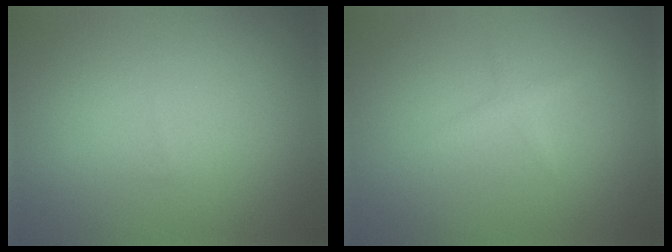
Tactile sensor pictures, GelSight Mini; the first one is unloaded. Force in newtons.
{"total": 0.5, "press": 0.5, "slide": 0.0}